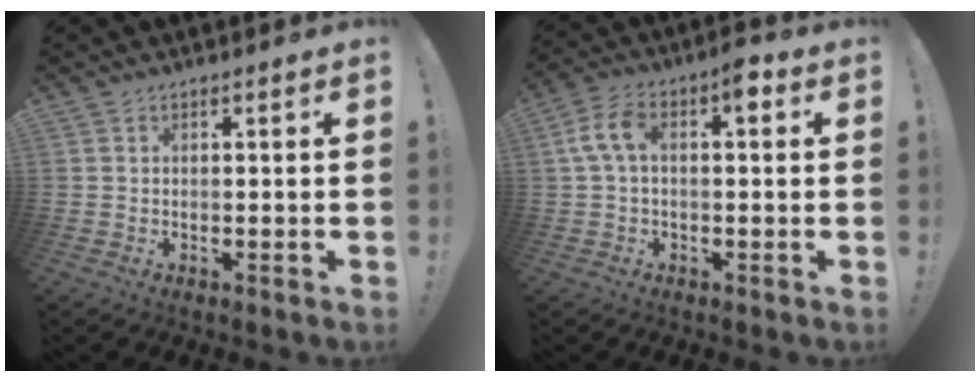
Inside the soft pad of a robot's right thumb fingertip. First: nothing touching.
{"total": 8.5, "force": [2.1, 4.2, 7.1], "torque": [-0.133, 0.012, 0.039]}